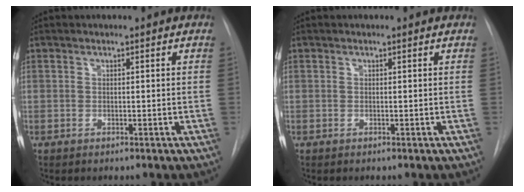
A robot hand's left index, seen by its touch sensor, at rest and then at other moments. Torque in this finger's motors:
{"motor_torque": [0.02, 0.04, 0.00, 0.00]}